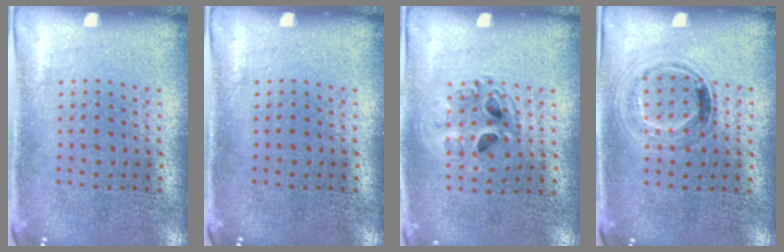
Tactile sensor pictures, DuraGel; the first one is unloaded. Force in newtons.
{"total": 0.0}
{"total": 1.0, "press": 1.0, "slide": 0.2}
{"total": 1.0, "press": 0.9, "slide": 0.5}